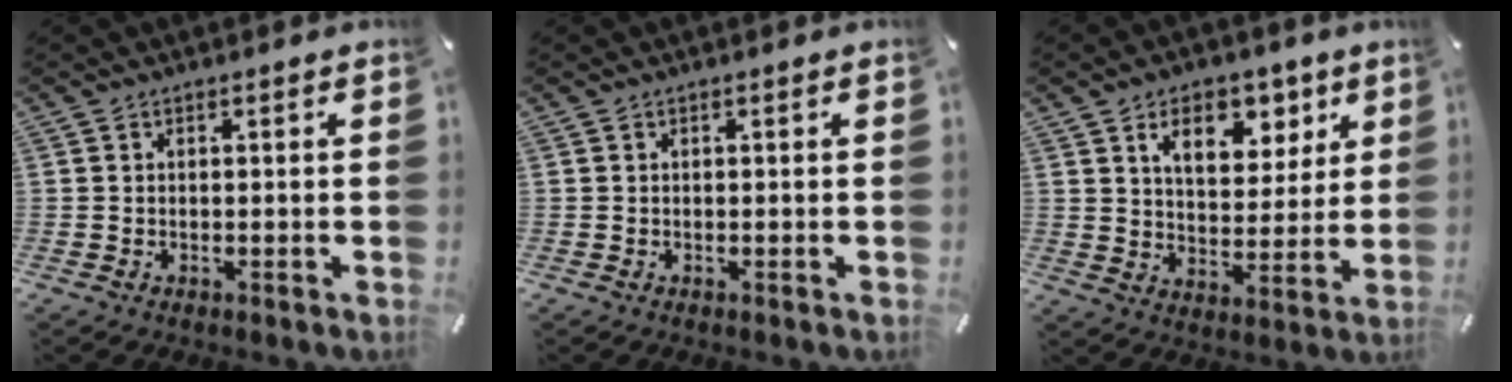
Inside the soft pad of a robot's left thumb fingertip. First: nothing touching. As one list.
[{"total": 0.0}, {"total": 11.2, "force": [6.2, 7.1, 6.0], "torque": [-0.076, -0.026, 0.104]}]